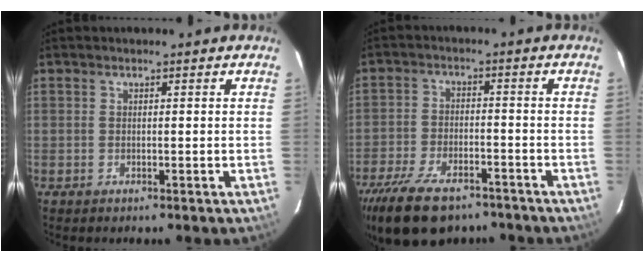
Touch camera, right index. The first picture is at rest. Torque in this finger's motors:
{"motor_torque": [1.41, -0.73, 0.57, 0.16]}